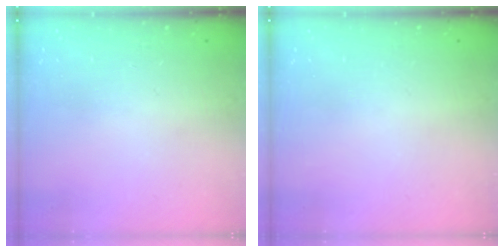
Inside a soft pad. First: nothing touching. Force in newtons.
{"total": 0.0}